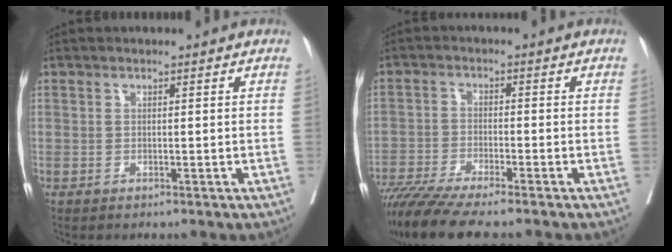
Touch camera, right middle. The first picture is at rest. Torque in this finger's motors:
{"motor_torque": [1.10, -1.03, 0.34, 0.07]}